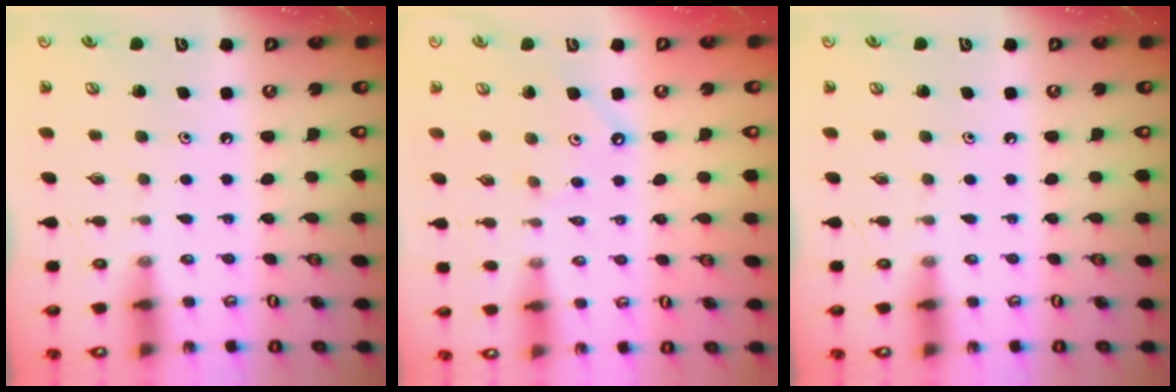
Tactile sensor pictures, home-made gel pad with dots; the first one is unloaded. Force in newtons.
{"total": 2.1, "press": 2.1, "slide": 0.4}
{"total": 0.0}